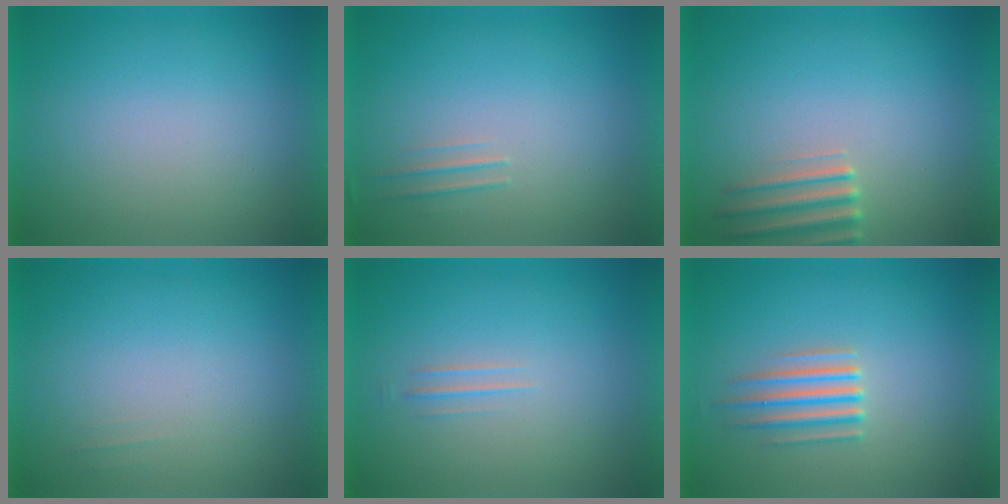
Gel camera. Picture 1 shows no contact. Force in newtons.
{"total": 1.5}
{"total": 2.9}
{"total": 2.1}
{"total": 1.4}
{"total": 2.9}